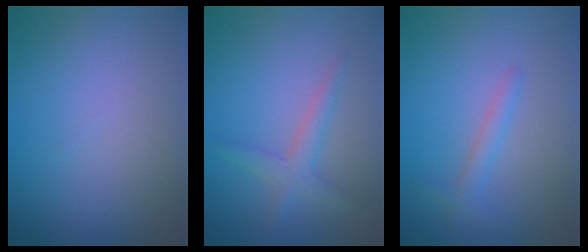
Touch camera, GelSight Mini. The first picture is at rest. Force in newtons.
{"total": 2.1, "press": 2.1, "slide": 0.2}
{"total": 1.4, "press": 1.4, "slide": 0.1}